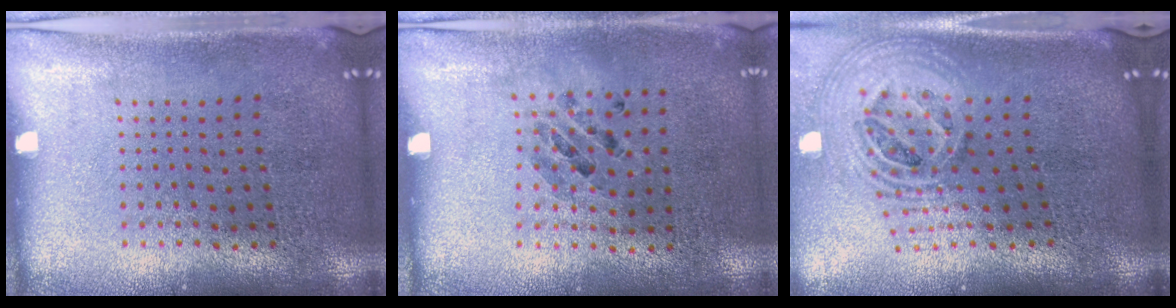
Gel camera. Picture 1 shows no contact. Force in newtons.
{"total": 0.9, "press": 0.8, "slide": 0.2}
{"total": 2.2, "press": 1.7, "slide": 1.5}